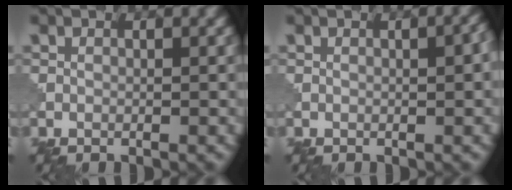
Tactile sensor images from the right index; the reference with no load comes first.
{"total": 2.5, "force": [0.2, 0.6, 2.4], "torque": [-0.026, 0.005, 0.004]}